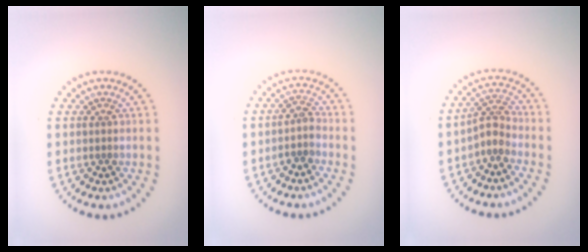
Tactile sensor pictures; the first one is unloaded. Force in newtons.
{"total": 1.9, "press": 1.5, "slide": 1.2}
{"total": 2.4, "press": 1.7, "slide": 1.7}